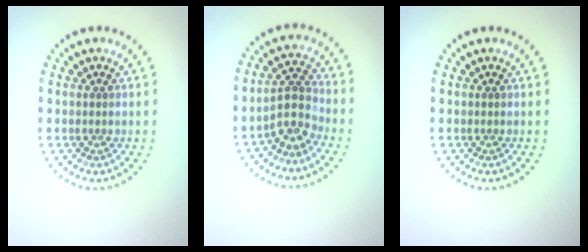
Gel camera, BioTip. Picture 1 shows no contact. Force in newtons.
{"total": 3.0, "press": 2.5, "slide": 1.7}
{"total": 0.0}